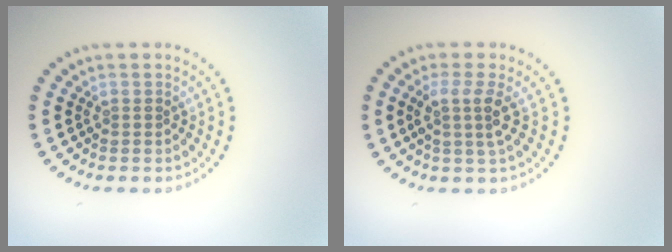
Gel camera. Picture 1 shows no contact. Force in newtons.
{"total": 2.5, "press": 1.9, "slide": 1.5}